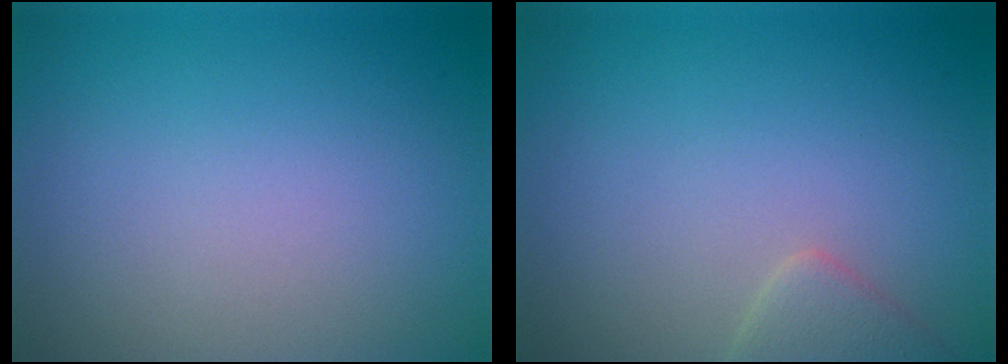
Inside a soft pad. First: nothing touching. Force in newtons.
{"total": 1.9, "press": 1.9, "slide": 0.2}